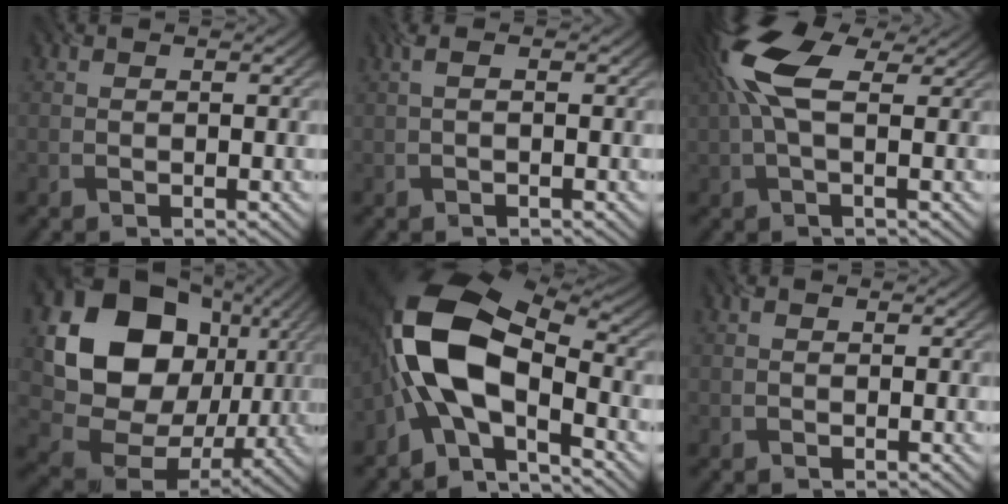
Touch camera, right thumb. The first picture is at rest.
{"total": 1.1, "force": [0.1, 0.0, 1.1], "torque": [-0.021, 0.007, -0.001]}
{"total": 9.9, "force": [3.0, 4.2, 8.4], "torque": [-0.205, 0.023, 0.049]}
{"total": 17.9, "force": [4.3, 14.4, 9.7], "torque": [-0.210, -0.012, 0.096]}
{"total": 14.7, "force": [-3.1, 7.9, 12.1], "torque": [-0.249, 0.003, -0.069]}
{"total": 0.0}